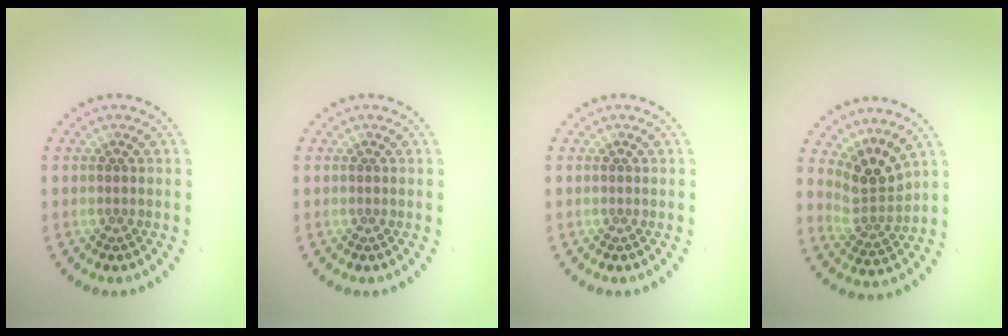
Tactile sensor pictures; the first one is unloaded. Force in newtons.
{"total": 0.0}
{"total": 0.0}
{"total": 3.4, "press": 2.3, "slide": 2.5}